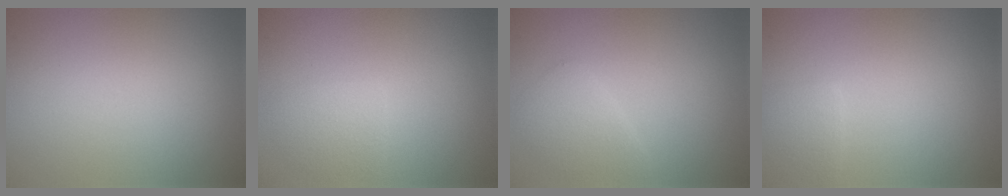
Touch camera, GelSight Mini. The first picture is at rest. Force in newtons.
{"total": 2.1, "press": 2.1, "slide": 0.0}
{"total": 2.1, "press": 2.1, "slide": 0.1}
{"total": 1.5, "press": 1.5, "slide": 0.0}